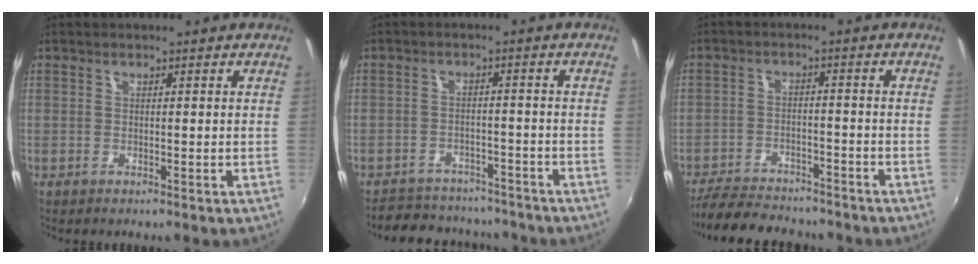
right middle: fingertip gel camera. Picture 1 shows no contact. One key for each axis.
{"total": 14.4, "fx": -12.5, "fy": 5.5, "fz": 4.3, "tx": -0.106, "ty": 0.013, "tz": -0.168}
{"total": 13.8, "fx": -12.0, "fy": 4.3, "fz": 5.3, "tx": -0.130, "ty": -0.010, "tz": -0.183}